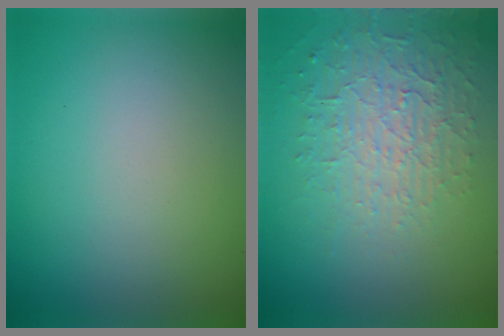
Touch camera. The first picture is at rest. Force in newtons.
{"total": 3.8, "press": 3.1, "slide": 2.1}